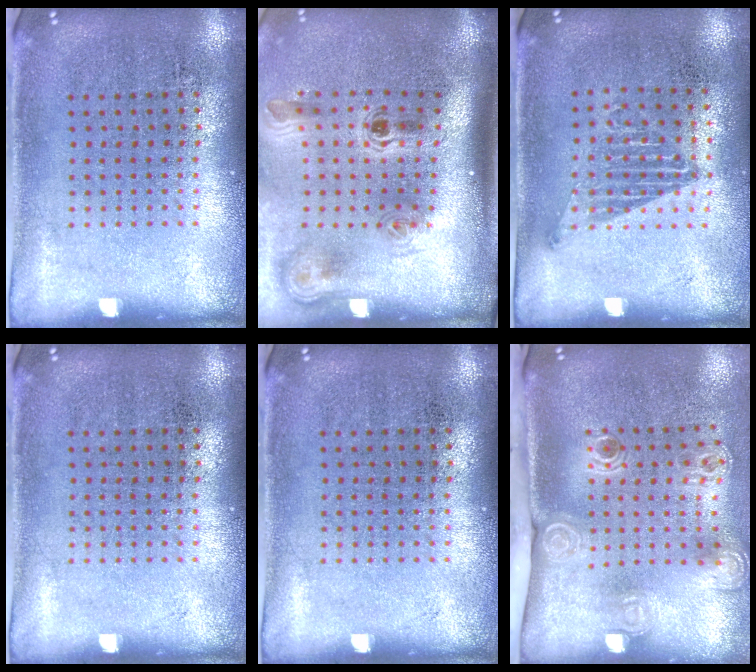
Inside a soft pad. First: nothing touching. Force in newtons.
{"total": 2.3, "press": 1.5, "slide": 1.8}
{"total": 1.1, "press": 1.0, "slide": 0.5}
{"total": 0.0}
{"total": 0.0}
{"total": 2.3, "press": 1.6, "slide": 1.7}